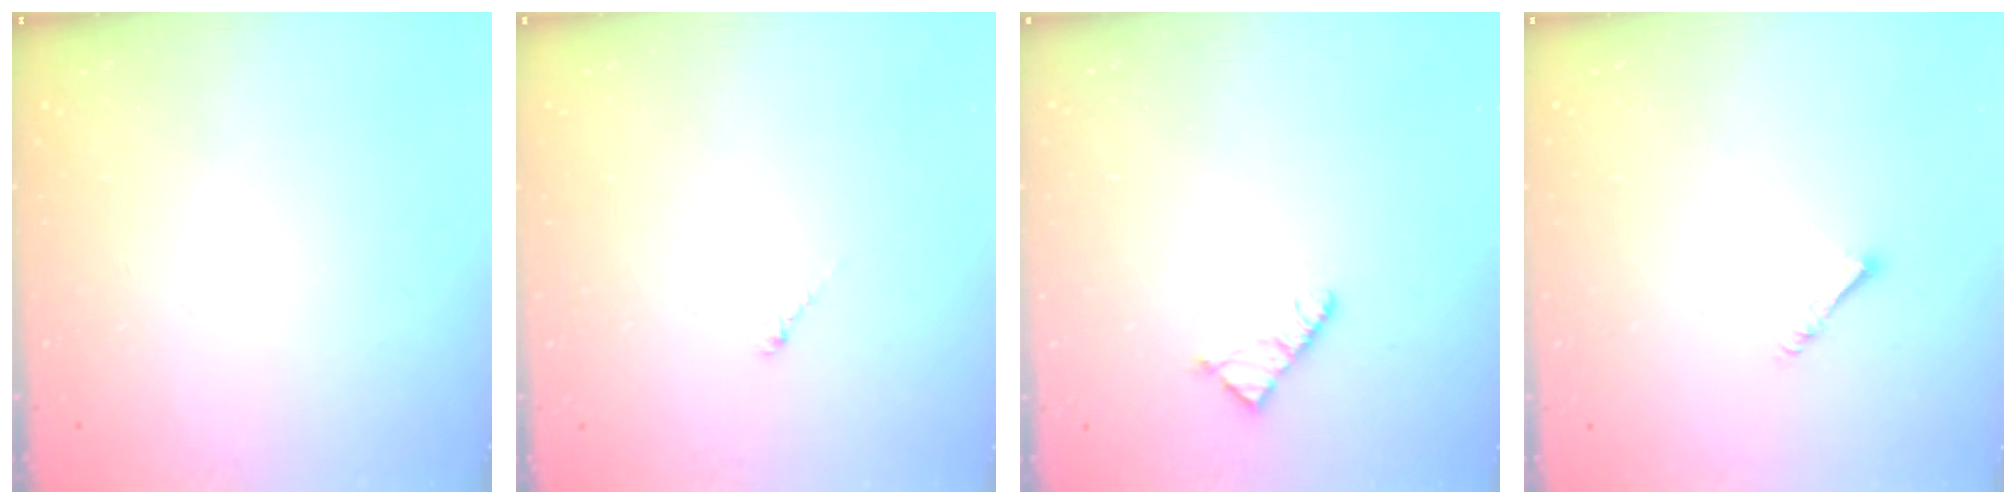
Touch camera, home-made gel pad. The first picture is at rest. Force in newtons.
{"total": 0.8, "press": 0.6, "slide": 0.4}
{"total": 2.3, "press": 2.3, "slide": 0.4}
{"total": 1.6, "press": 1.6, "slide": 0.3}